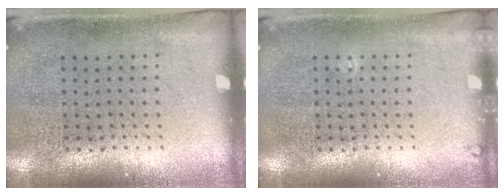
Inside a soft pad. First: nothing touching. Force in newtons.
{"total": 0.7, "press": 0.7, "slide": 0.2}